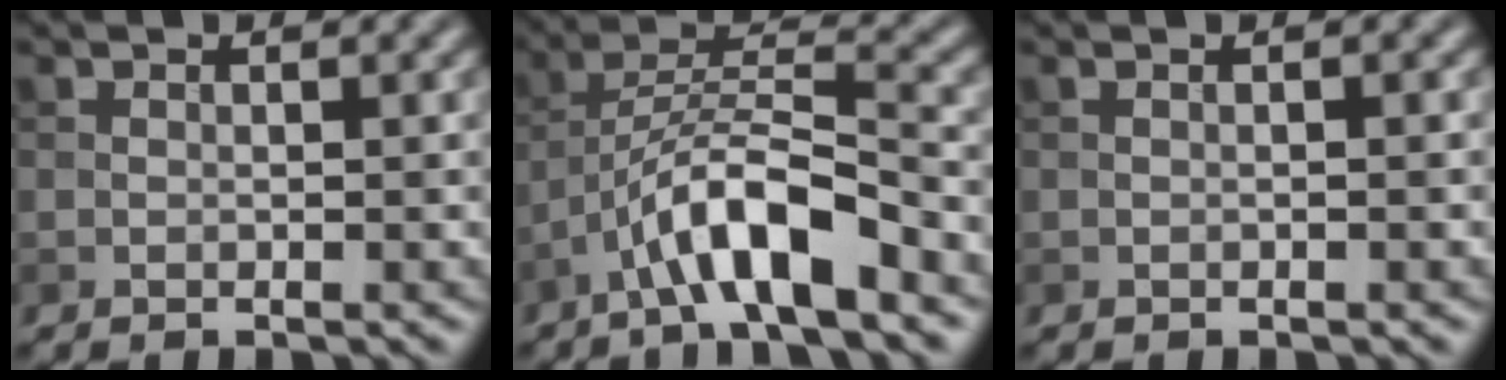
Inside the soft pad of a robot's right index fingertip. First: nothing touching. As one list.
[{"total": 7.1, "force": [-4.1, 1.6, 5.6], "torque": [-0.098, 0.018, -0.073]}, {"total": 0.9, "force": [0.1, 0.2, 0.8], "torque": [-0.012, -0.001, -0.006]}]